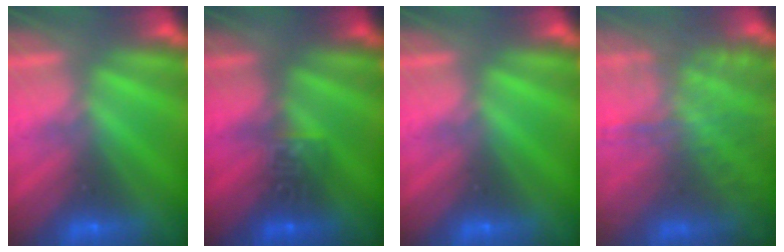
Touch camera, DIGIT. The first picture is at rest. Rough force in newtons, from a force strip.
{"total": 3.7}
{"total": 0.0}
{"total": 7.2}